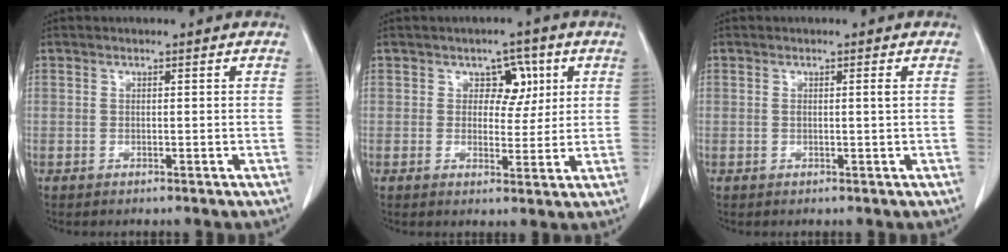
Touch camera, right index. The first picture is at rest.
{"total": 4.7, "force": [1.8, 3.3, 2.9], "torque": [-0.024, 0.003, 0.024]}
{"total": 1.1, "force": [0.4, -0.2, 1.1], "torque": [-0.018, -0.001, 0.005]}